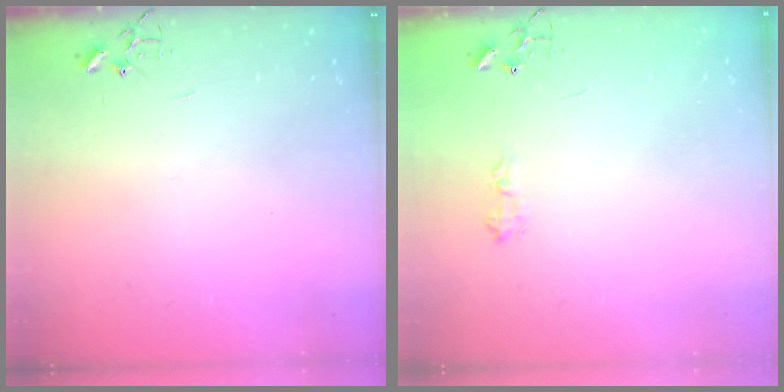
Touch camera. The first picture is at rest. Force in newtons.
{"total": 5.8, "press": 5.8, "slide": 0.7}